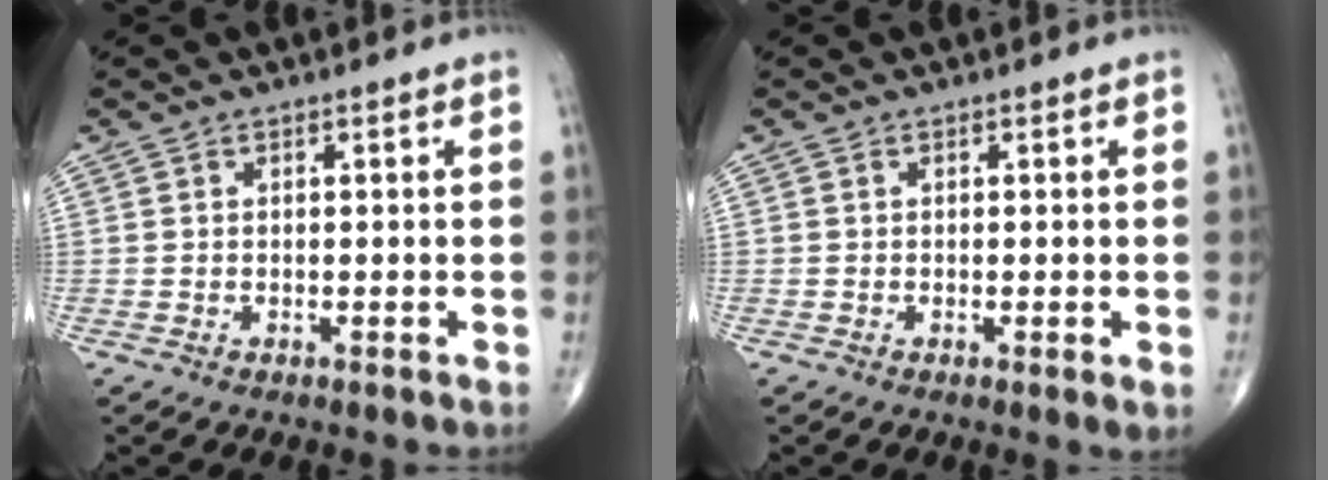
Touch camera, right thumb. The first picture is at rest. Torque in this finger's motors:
{"motor_torque": [0.28, 0.51, -0.07, -0.04, 0.04]}